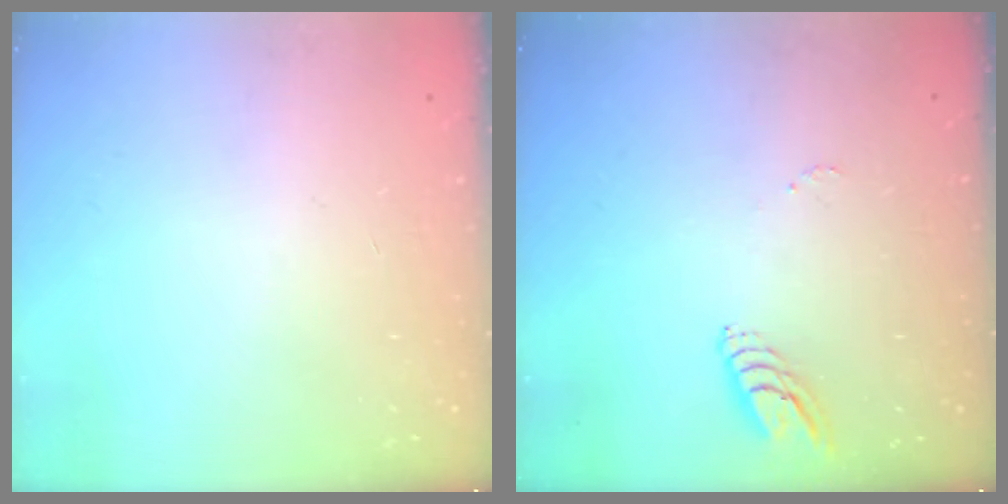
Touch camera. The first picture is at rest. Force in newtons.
{"total": 5.9, "press": 5.8, "slide": 0.7}